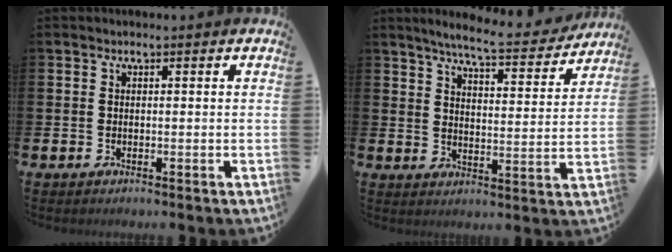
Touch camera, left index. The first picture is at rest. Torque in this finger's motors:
{"motor_torque": [0.96, -1.16, 0.45, 0.15]}